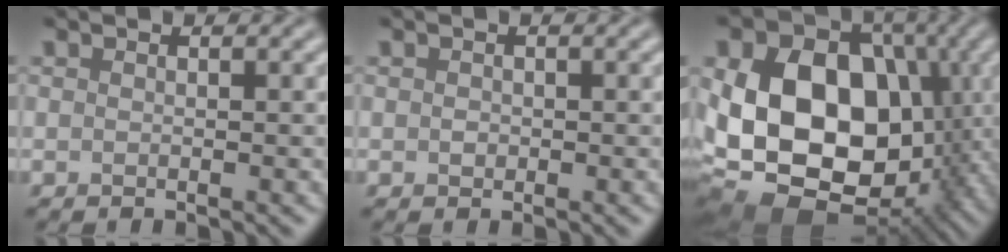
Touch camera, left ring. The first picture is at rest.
{"total": 0.6, "force": [0.0, 0.5, 0.3], "torque": [-0.003, -0.003, -0.001]}
{"total": 19.3, "force": [-1.5, 14.4, 12.7], "torque": [-0.215, -0.004, -0.032]}